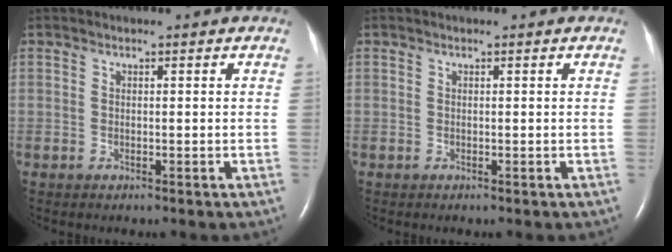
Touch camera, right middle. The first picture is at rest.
{"total": 0.0}